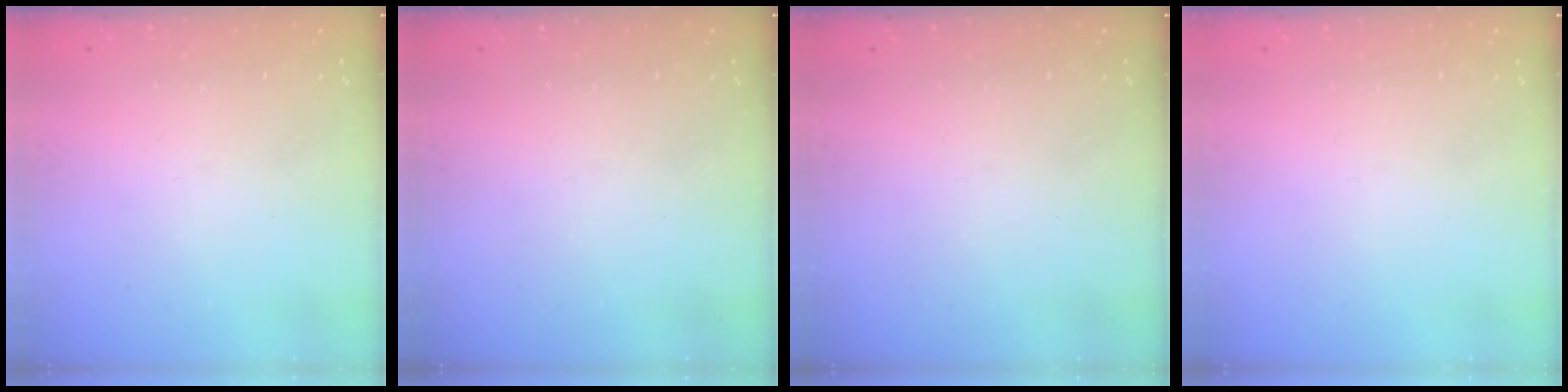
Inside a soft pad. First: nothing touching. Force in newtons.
{"total": 0.0}
{"total": 0.0}
{"total": 0.0}